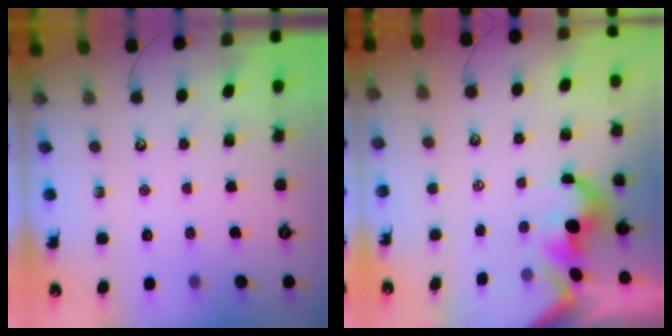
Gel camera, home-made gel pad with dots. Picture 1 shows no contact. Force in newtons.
{"total": 2.4, "press": 2.1, "slide": 1.1}